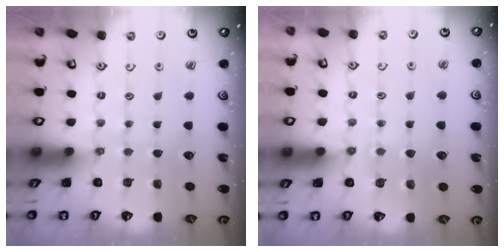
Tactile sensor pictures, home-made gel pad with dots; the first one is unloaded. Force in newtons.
{"total": 5.1, "press": 5.1, "slide": 0.9}